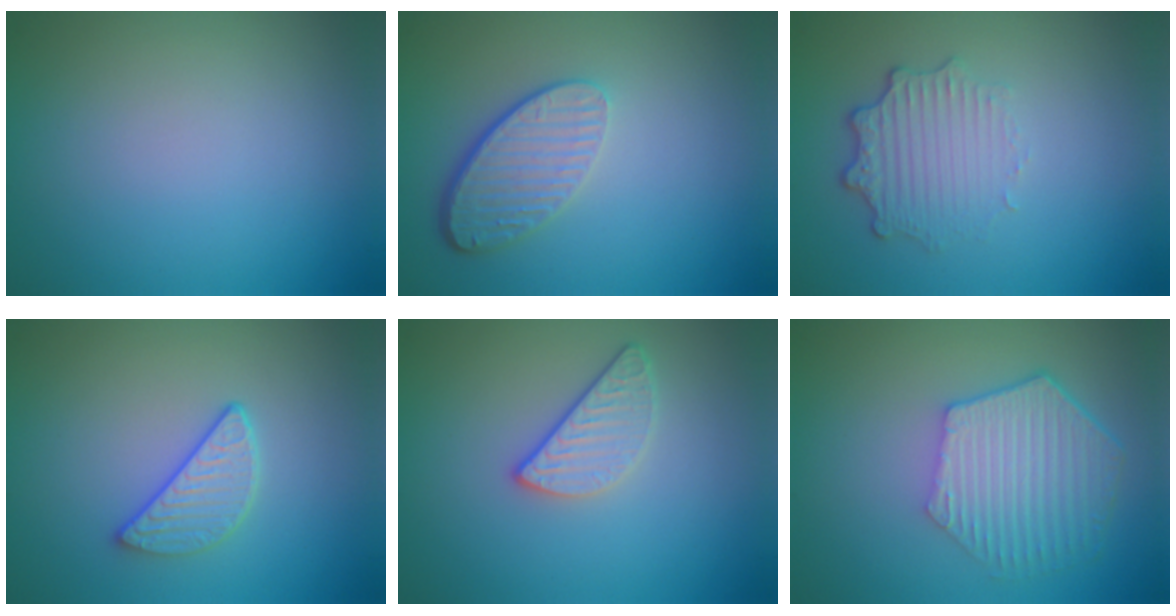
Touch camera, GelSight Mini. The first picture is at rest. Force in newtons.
{"total": 4.6, "press": 3.4, "slide": 3.1}
{"total": 3.5, "press": 2.7, "slide": 2.2}
{"total": 3.0, "press": 2.6, "slide": 1.5}
{"total": 2.5, "press": 2.3, "slide": 1.0}
{"total": 6.6, "press": 5.1, "slide": 4.2}